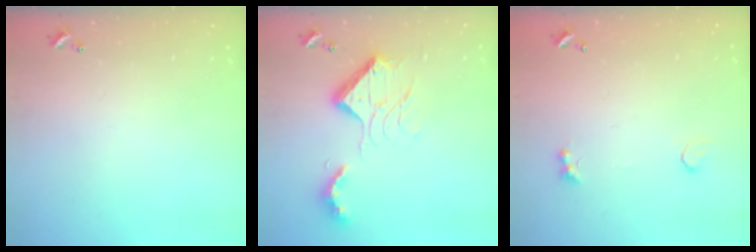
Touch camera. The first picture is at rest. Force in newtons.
{"total": 15.7, "press": 15.7, "slide": 1.2}
{"total": 1.4, "press": 1.1, "slide": 0.9}